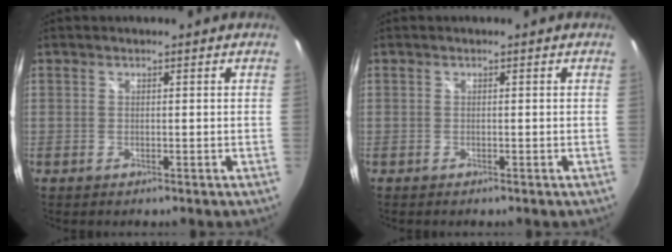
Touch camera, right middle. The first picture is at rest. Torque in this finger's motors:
{"motor_torque": [-0.24, 0.14, 0.03, 0.00]}